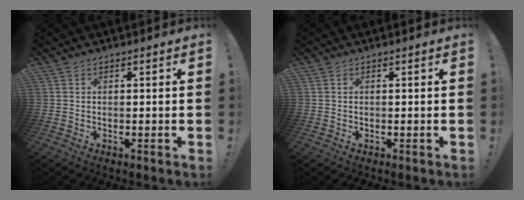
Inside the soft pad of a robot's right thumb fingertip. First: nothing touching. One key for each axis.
{"total": 0.0}